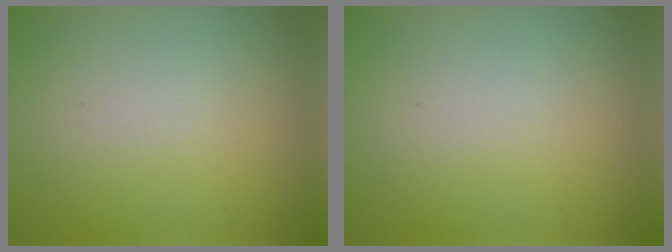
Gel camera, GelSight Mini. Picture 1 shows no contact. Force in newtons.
{"total": 0.0}